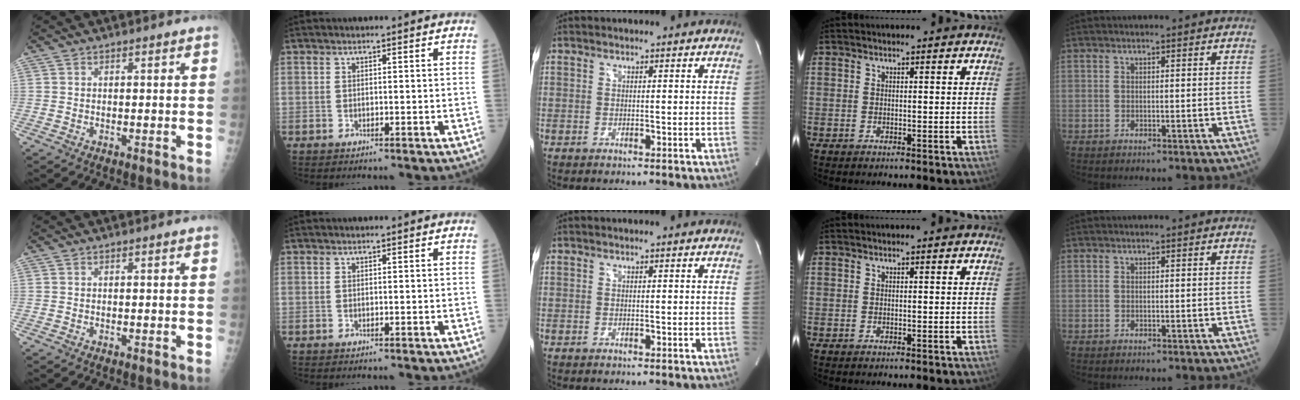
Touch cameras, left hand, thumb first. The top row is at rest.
{}